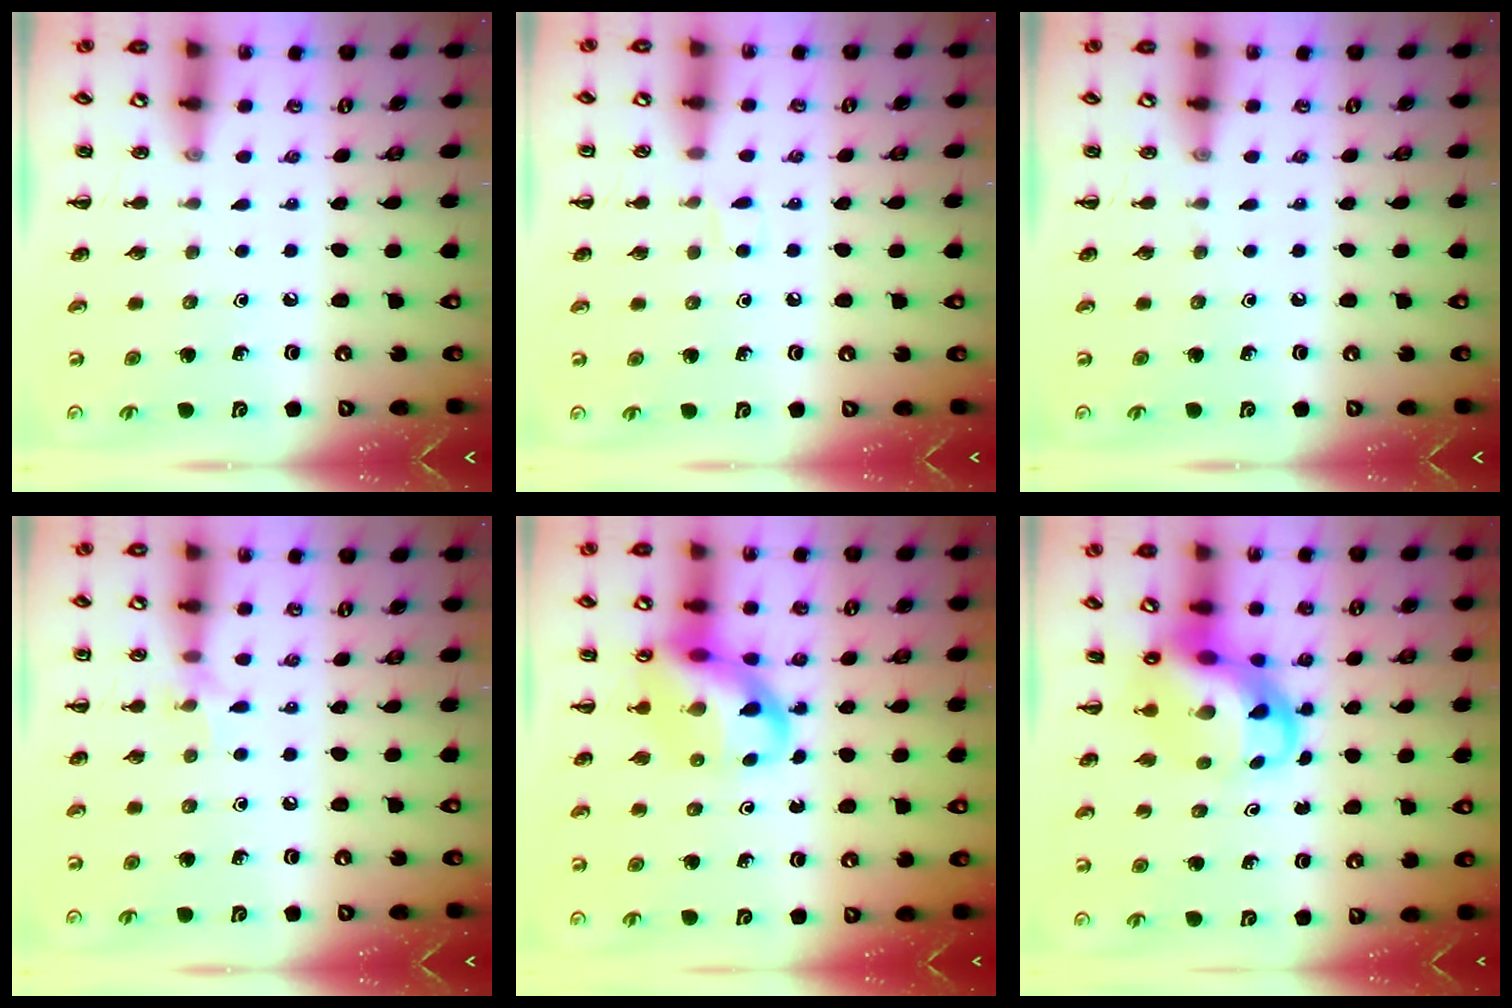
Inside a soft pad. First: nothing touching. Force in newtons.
{"total": 3.5, "press": 3.3, "slide": 1.3}
{"total": 0.0}
{"total": 5.5, "press": 5.2, "slide": 1.5}
{"total": 13.6, "press": 13.0, "slide": 3.8}
{"total": 7.6, "press": 7.3, "slide": 2.1}